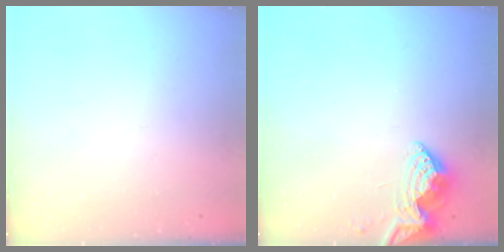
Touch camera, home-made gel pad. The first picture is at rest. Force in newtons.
{"total": 6.9, "press": 6.9, "slide": 0.2}